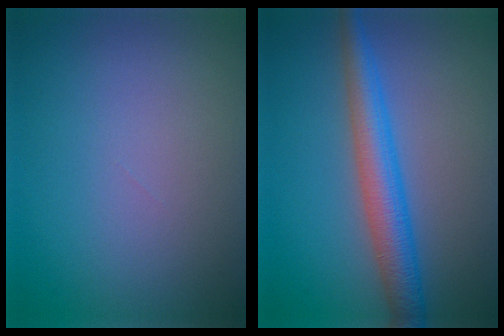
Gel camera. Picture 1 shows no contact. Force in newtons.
{"total": 4.5, "press": 4.5, "slide": 0.1}